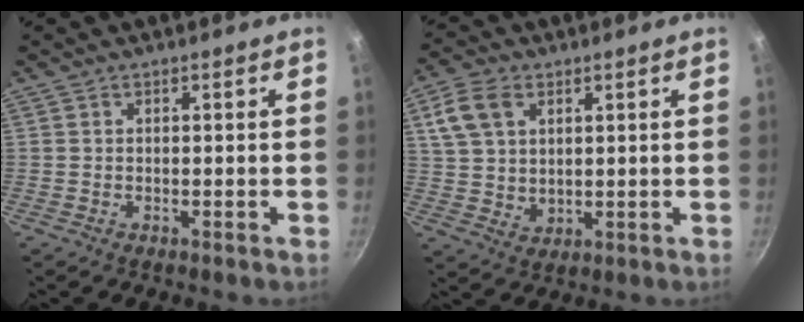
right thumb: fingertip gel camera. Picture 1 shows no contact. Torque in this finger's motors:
{"motor_torque": [-0.54, 0.70, 0.02, 0.01, 0.11]}